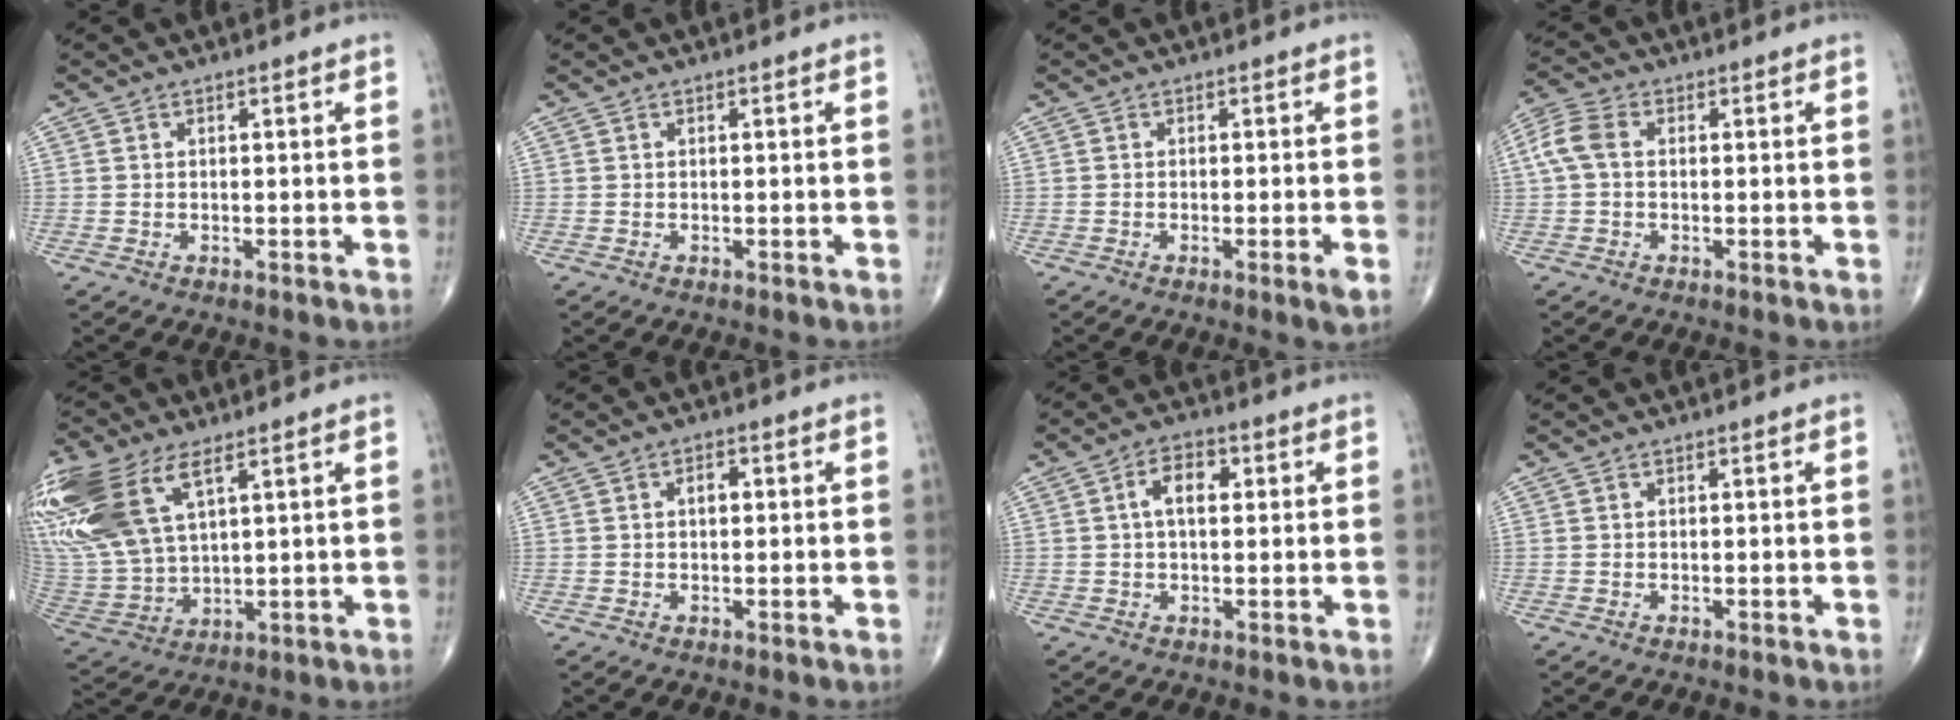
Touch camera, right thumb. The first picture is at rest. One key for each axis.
{"total": 0.0}
{"total": 2.0, "fx": -0.8, "fy": -0.1, "fz": 1.9, "tx": -0.032, "ty": -0.008, "tz": -0.015}
{"total": 5.7, "fx": 0.5, "fy": 3.8, "fz": 4.2, "tx": -0.105, "ty": 0.019, "tz": 0.004}
{"total": 22.0, "fx": 10.2, "fy": 11.0, "fz": 16.1, "tx": -0.393, "ty": -0.009, "tz": 0.210}
{"total": 2.2, "fx": 0.4, "fy": 1.3, "fz": 1.8, "tx": -0.027, "ty": 0.005, "tz": 0.005}
{"total": 5.7, "fx": 1.2, "fy": 3.1, "fz": 4.6, "tx": -0.076, "ty": 0.014, "tz": 0.015}
{"total": 0.0}